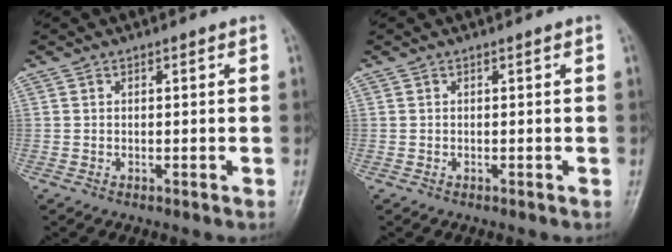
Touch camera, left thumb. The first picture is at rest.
{"total": 0.0}